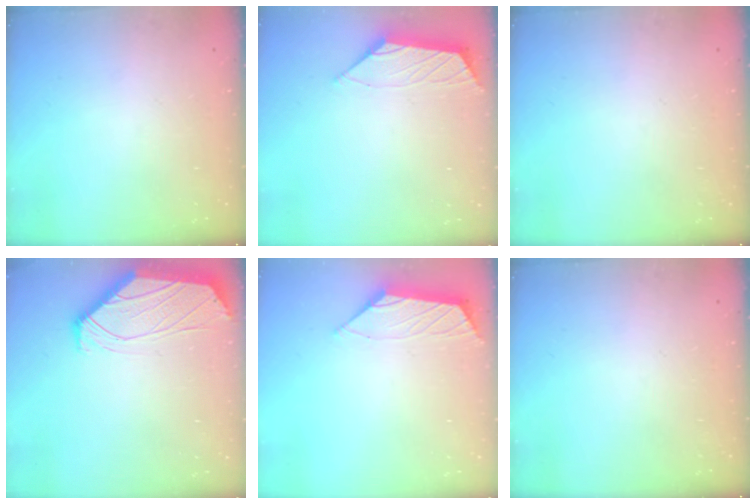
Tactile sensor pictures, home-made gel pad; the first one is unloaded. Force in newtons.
{"total": 1.1, "press": 0.9, "slide": 0.5}
{"total": 0.0}
{"total": 0.6, "press": 0.5, "slide": 0.2}
{"total": 1.1, "press": 0.9, "slide": 0.5}
{"total": 0.0}